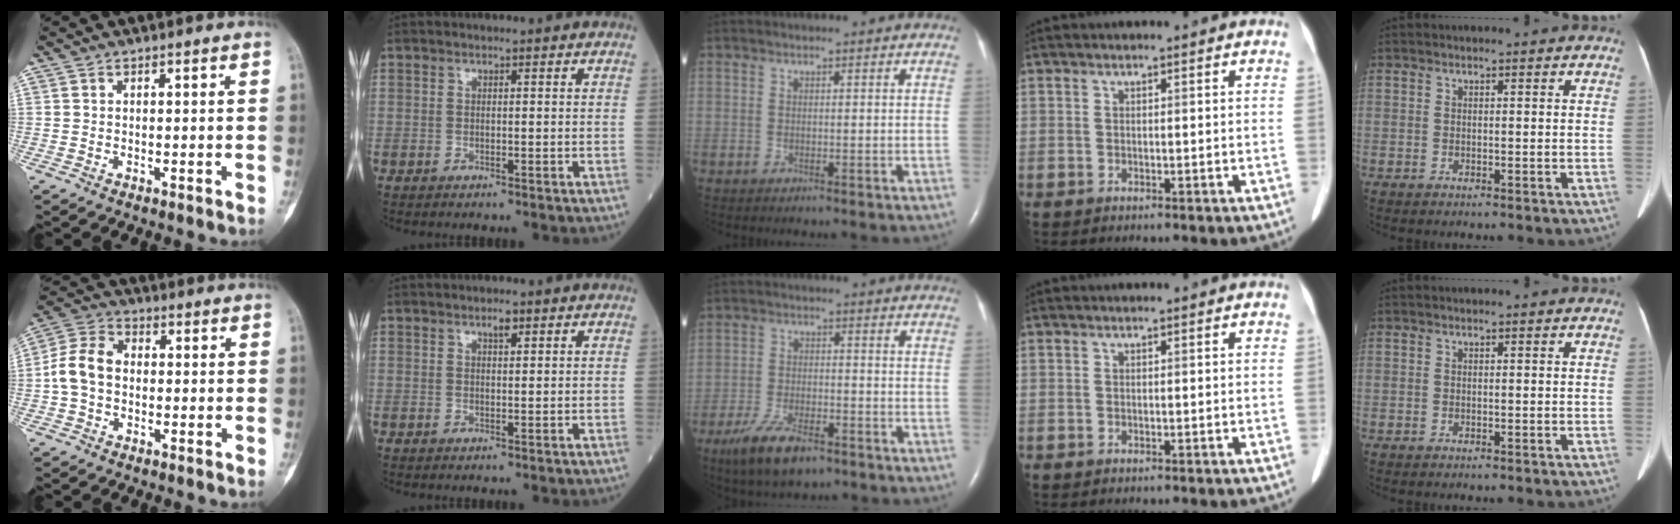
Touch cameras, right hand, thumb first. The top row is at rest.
{"thumb": {"total": 8.3, "force": [-0.5, 6.3, 5.4], "torque": [-0.097, 0.027, -0.022]}, "index": {"total": 2.0, "force": [1.1, 0.7, 1.4], "torque": [-0.032, 0.001, 0.022]}, "middle": {"total": 8.3, "force": [-5.6, 2.6, 5.6], "torque": [-0.116, -0.011, -0.096]}}